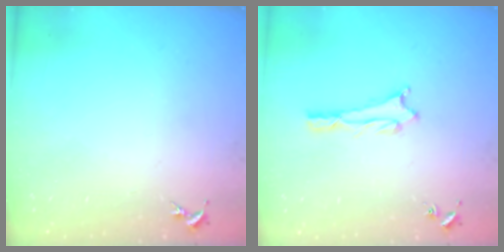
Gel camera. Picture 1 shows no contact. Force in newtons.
{"total": 0.7, "press": 0.7, "slide": 0.2}